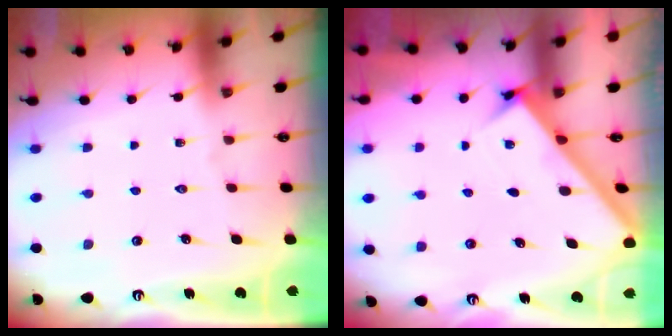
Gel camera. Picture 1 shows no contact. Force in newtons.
{"total": 2.6, "press": 2.6, "slide": 0.3}